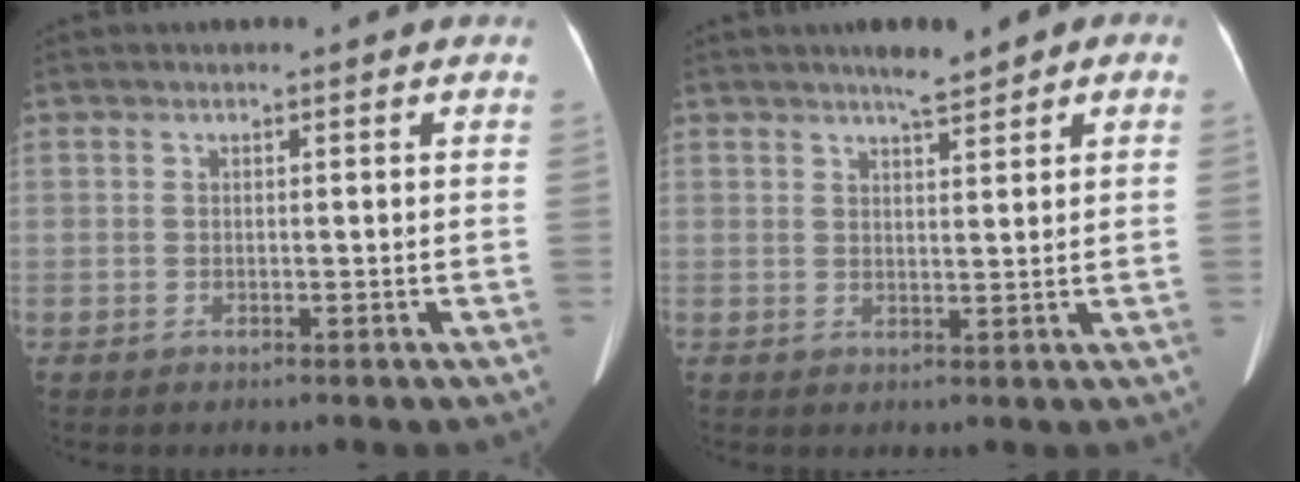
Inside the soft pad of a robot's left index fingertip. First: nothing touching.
{"total": 3.7, "force": [2.7, 0.8, 2.4], "torque": [-0.037, 0.005, 0.041]}